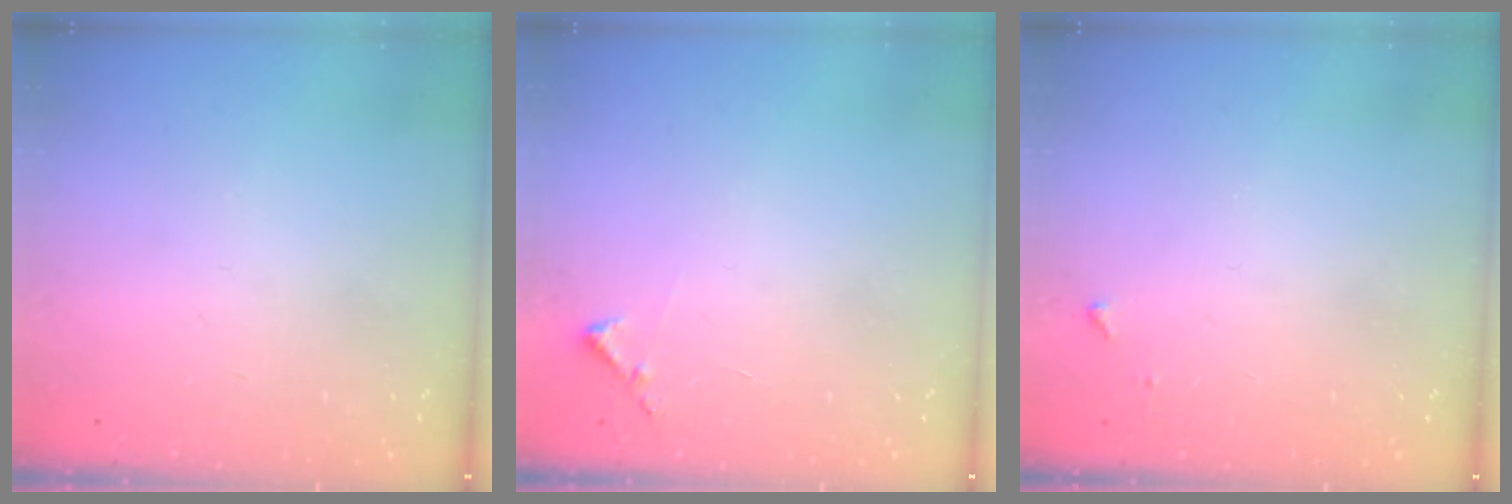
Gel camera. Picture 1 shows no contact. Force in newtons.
{"total": 5.2, "press": 5.2, "slide": 0.6}
{"total": 3.5, "press": 3.5, "slide": 0.4}